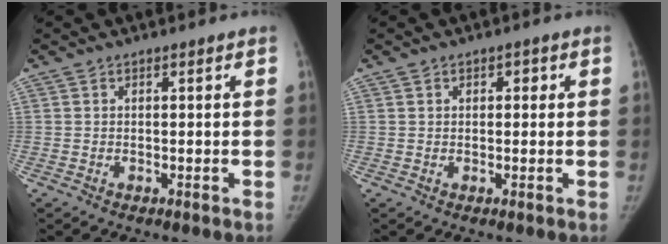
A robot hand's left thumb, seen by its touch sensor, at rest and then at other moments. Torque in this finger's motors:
{"motor_torque": [-0.25, 0.02, -0.08, 0.51, -0.06]}